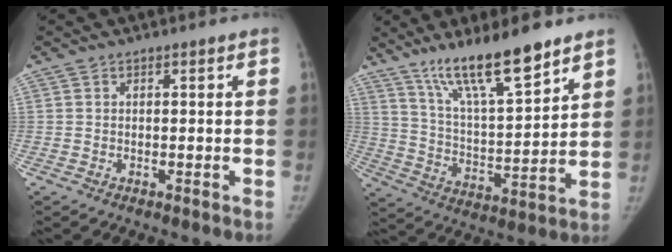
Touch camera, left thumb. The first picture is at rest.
{"total": 16.3, "force": [11.9, 3.2, 10.7], "torque": [-0.169, -0.070, 0.218]}